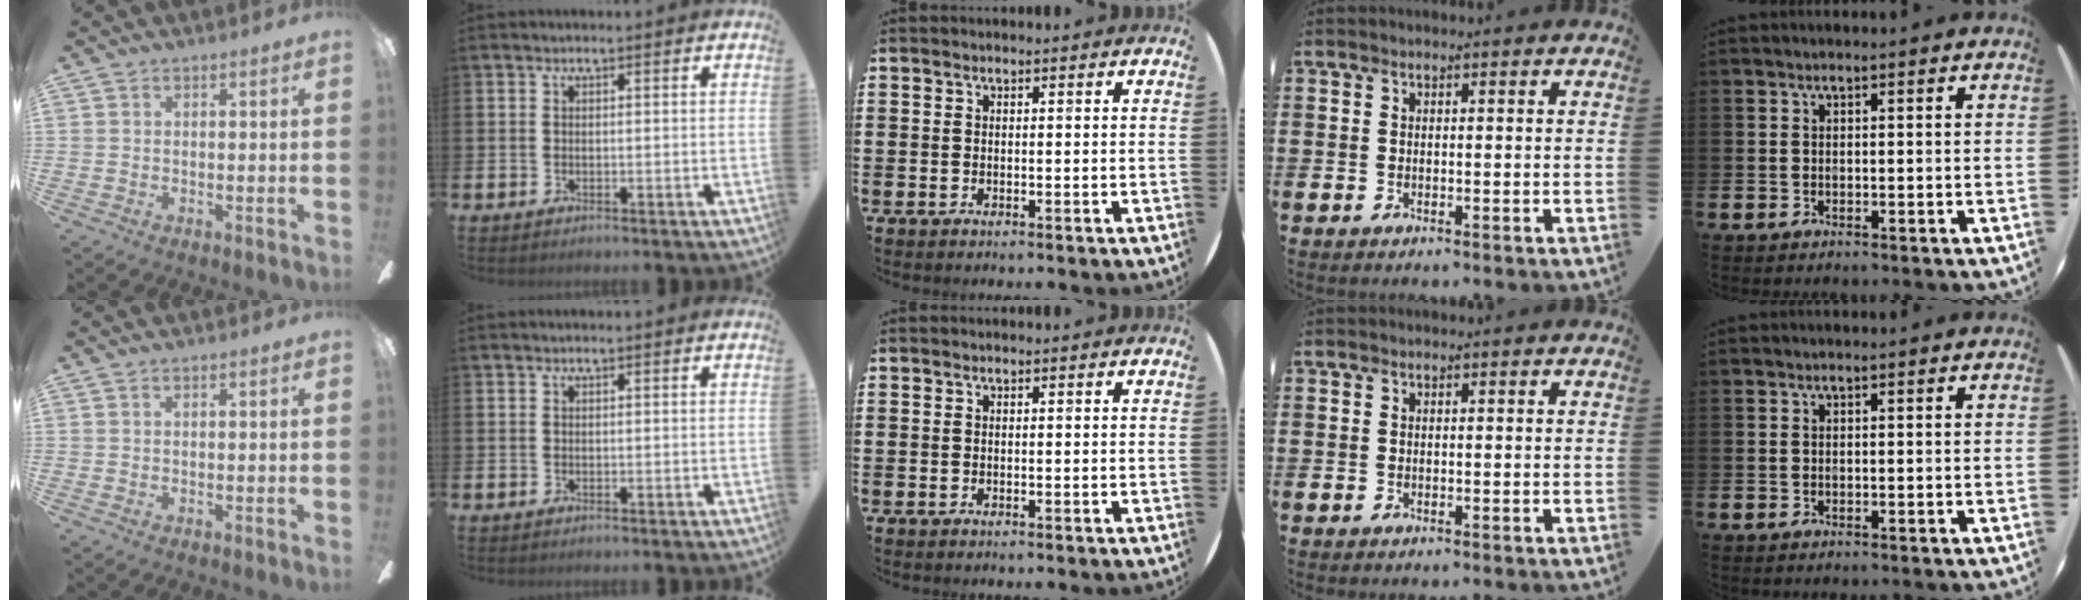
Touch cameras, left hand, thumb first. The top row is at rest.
{}